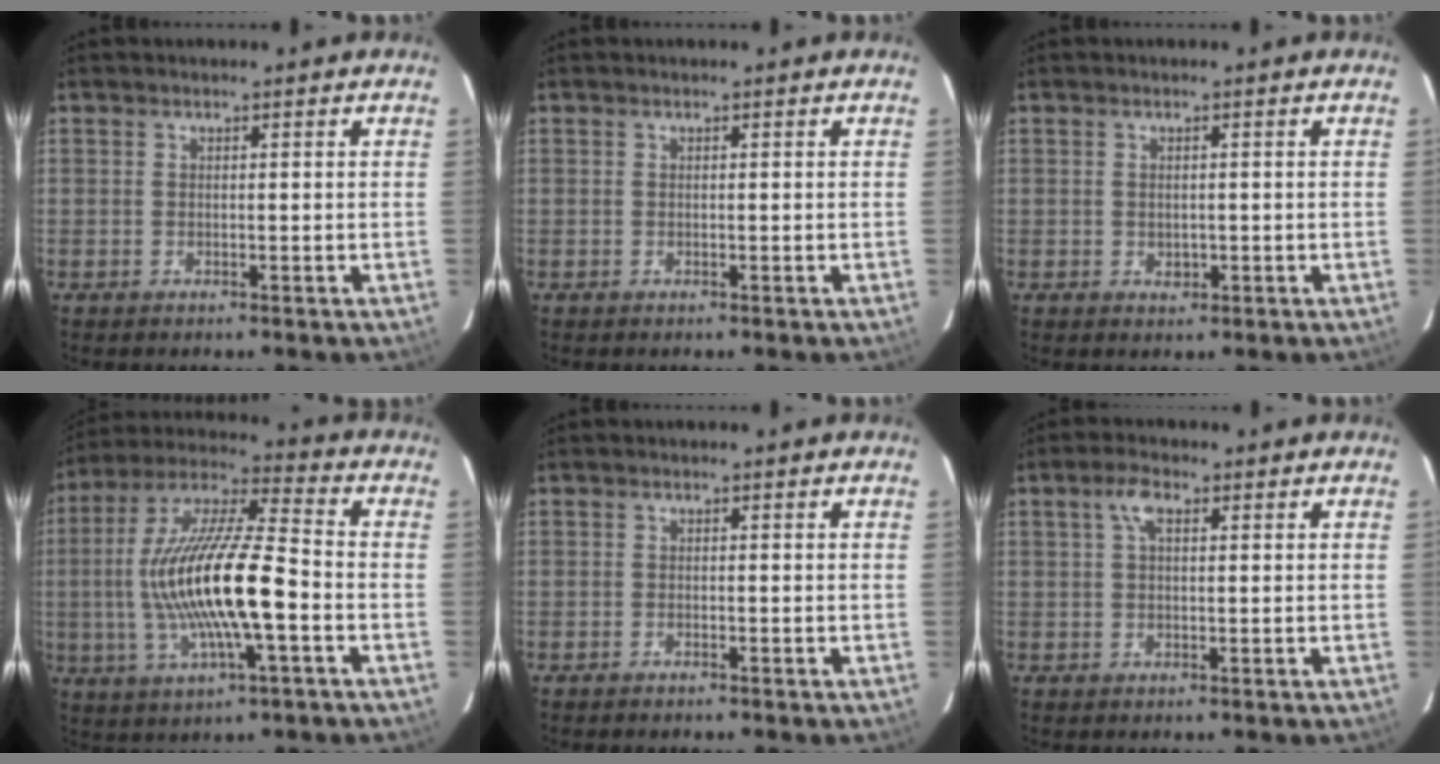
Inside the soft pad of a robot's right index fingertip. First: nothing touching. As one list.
[{"total": 0.0}, {"total": 1.6, "force": [-0.1, 1.4, 0.9], "torque": [-0.013, 0.000, 0.002]}, {"total": 18.7, "force": [-3.0, 3.6, 18.2], "torque": [-0.354, -0.003, -0.058]}, {"total": 0.5, "force": [-0.5, 0.1, 0.0], "torque": [-0.001, -0.001, -0.011]}, {"total": 2.8, "force": [1.3, 1.1, 2.3], "torque": [-0.046, 0.009, 0.022]}]